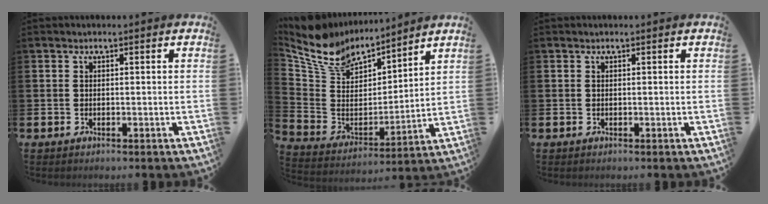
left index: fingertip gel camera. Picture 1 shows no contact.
{"total": 10.5, "force": [9.4, 4.0, 2.1], "torque": [-0.099, -0.063, 0.172]}
{"total": 0.0}